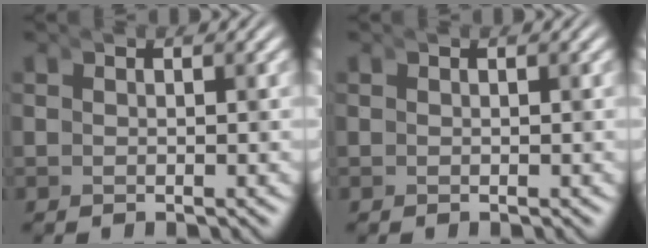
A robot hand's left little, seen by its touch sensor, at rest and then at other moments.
{"total": 0.0}